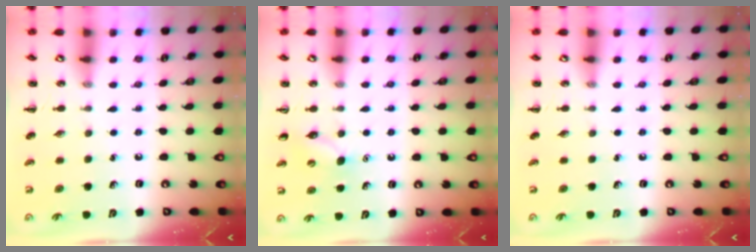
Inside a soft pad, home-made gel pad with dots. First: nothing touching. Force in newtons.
{"total": 6.1, "press": 5.8, "slide": 1.8}
{"total": 0.0}